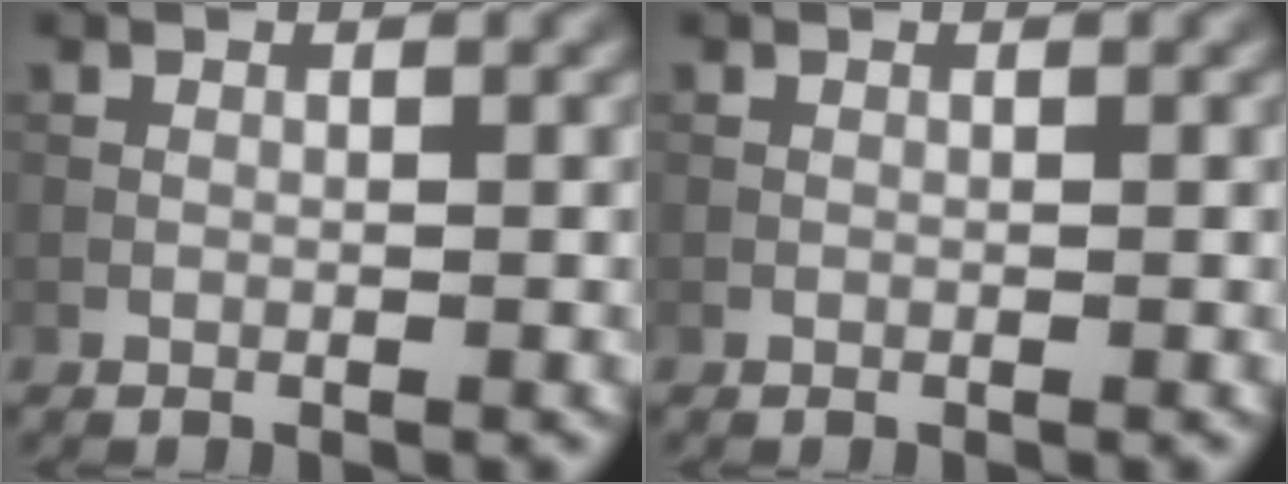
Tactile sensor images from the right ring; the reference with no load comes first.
{"total": 0.0}